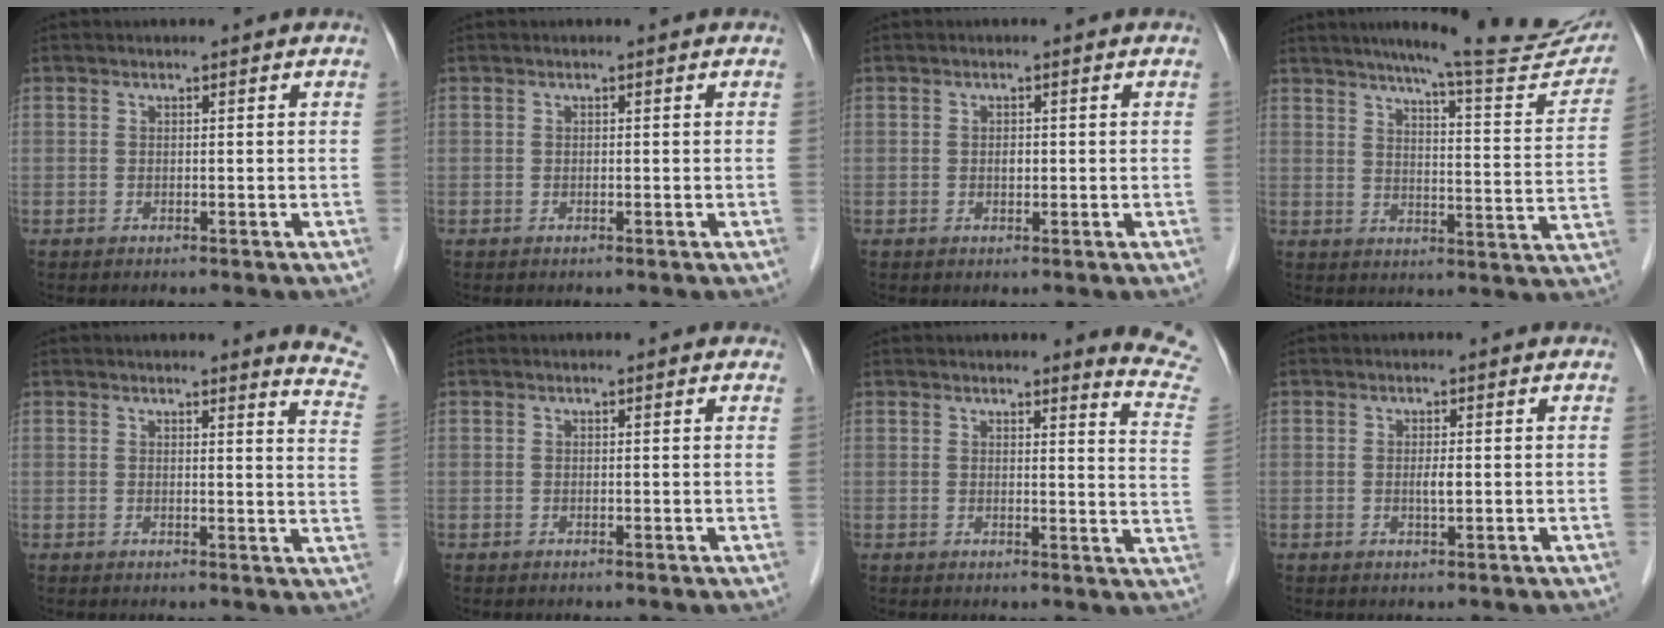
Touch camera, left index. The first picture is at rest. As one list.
[{"total": 0.0}, {"total": 1.0, "force": [-0.1, 0.6, 0.8], "torque": [-0.012, 0.002, -0.001]}, {"total": 20.1, "force": [17.9, 1.2, 9.1], "torque": [-0.115, -0.051, 0.218]}, {"total": 7.2, "force": [7.0, -0.2, 1.5], "torque": [-0.005, -0.066, 0.044]}, {"total": 0.6, "force": [0.5, 0.2, 0.4], "torque": [-0.008, 0.003, 0.002]}, {"total": 8.5, "force": [8.4, -0.7, 1.3], "torque": [-0.003, -0.090, 0.063]}, {"total": 1.4, "force": [-0.1, 0.2, 1.4], "torque": [-0.027, 0.000, -0.001]}]